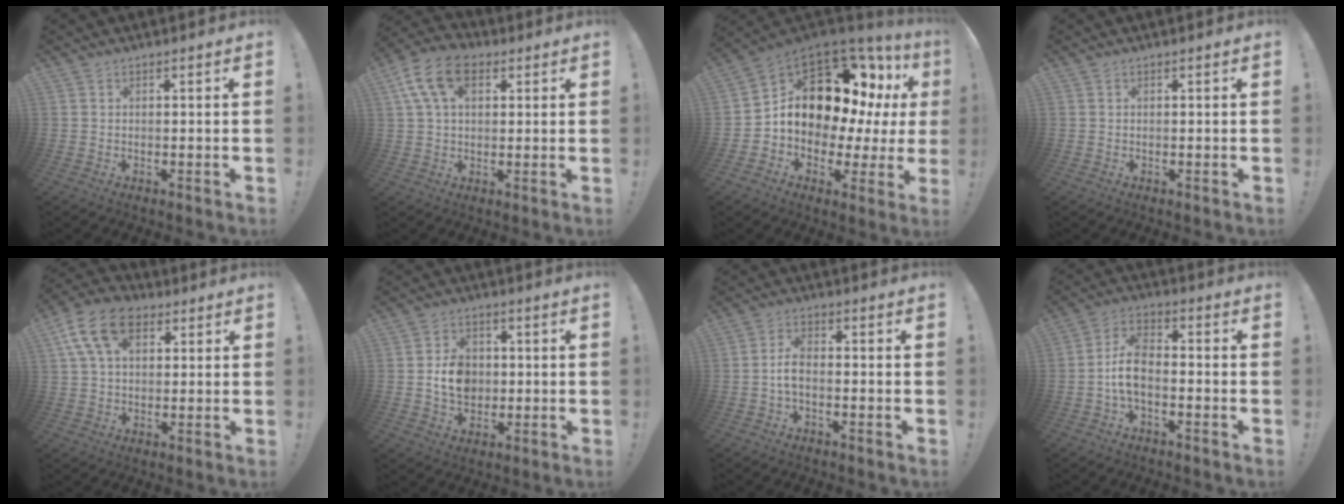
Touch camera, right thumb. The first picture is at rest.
{"total": 13.6, "force": [5.2, 8.5, 9.3], "torque": [-0.162, 0.000, 0.100]}
{"total": 16.0, "force": [5.3, 10.6, 10.8], "torque": [-0.143, -0.041, 0.112]}
{"total": 0.0}
{"total": 14.4, "force": [5.8, 9.1, 9.5], "torque": [-0.162, -0.007, 0.111]}
{"total": 8.5, "force": [-0.2, 6.9, 4.9], "torque": [-0.061, 0.006, -0.002]}
{"total": 4.9, "force": [-1.0, 2.1, 4.3], "torque": [-0.086, -0.002, -0.020]}
{"total": 8.6, "force": [-2.0, 4.6, 6.9], "torque": [-0.141, 0.004, -0.035]}